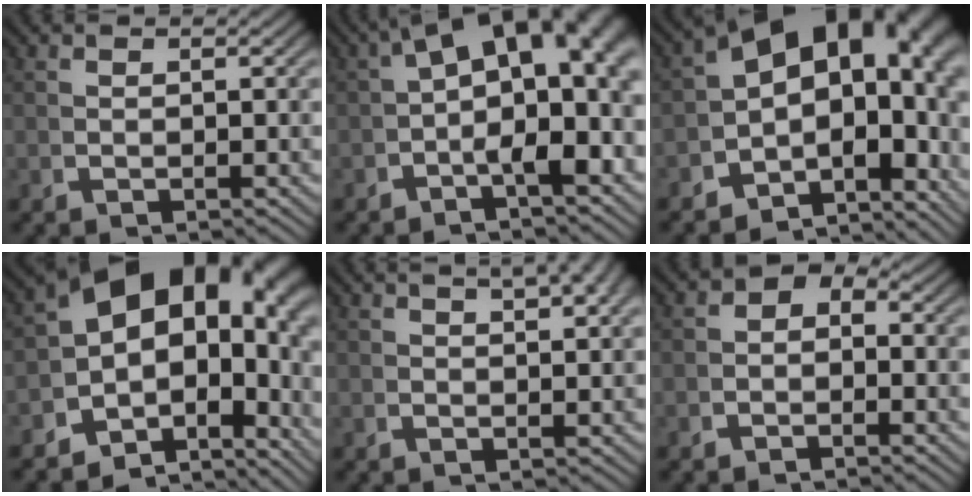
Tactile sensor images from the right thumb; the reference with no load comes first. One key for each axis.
{"total": 11.7, "fx": 1.1, "fy": 6.2, "fz": 9.8, "tx": -0.127, "ty": -0.010, "tz": 0.017}
{"total": 15.7, "fx": -0.3, "fy": 10.2, "fz": 11.9, "tx": -0.183, "ty": -0.031, "tz": -0.006}
{"total": 16.2, "fx": 0.2, "fy": 10.9, "fz": 12.0, "tx": -0.212, "ty": -0.032, "tz": 0.003}
{"total": 4.8, "fx": 2.7, "fy": 1.6, "fz": 3.5, "tx": -0.030, "ty": 0.016, "tz": 0.040}
{"total": 1.8, "fx": -0.3, "fy": 1.3, "fz": 1.2, "tx": -0.019, "ty": -0.006, "tz": -0.002}